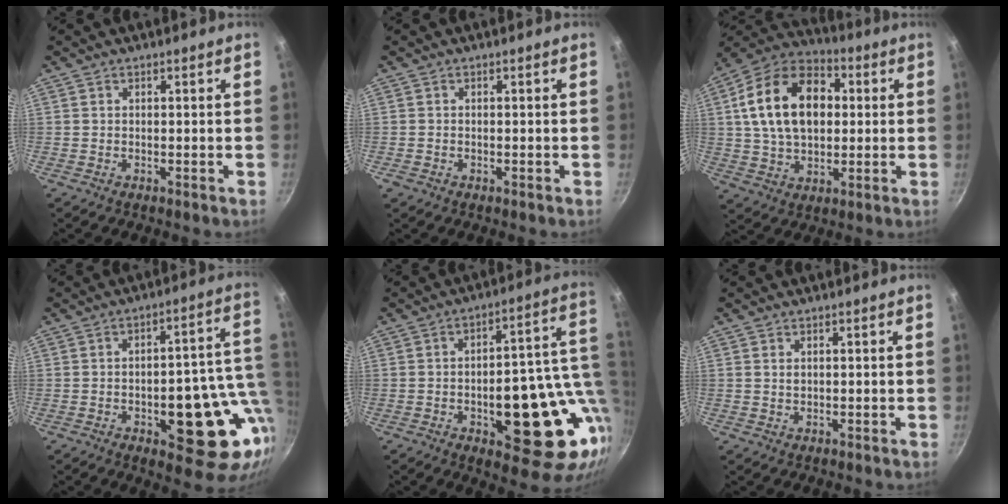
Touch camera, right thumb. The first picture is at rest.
{"total": 0.8, "force": [-0.5, 0.6, 0.2], "torque": [-0.005, 0.001, -0.006]}
{"total": 19.8, "force": [3.1, 13.3, 14.4], "torque": [-0.223, 0.021, 0.042]}
{"total": 19.1, "force": [-3.4, 8.7, 16.6], "torque": [-0.154, 0.014, -0.039]}
{"total": 23.0, "force": [-2.5, 10.5, 20.3], "torque": [-0.213, 0.009, -0.022]}
{"total": 1.2, "force": [0.3, 0.9, 0.8], "torque": [-0.013, 0.001, 0.005]}